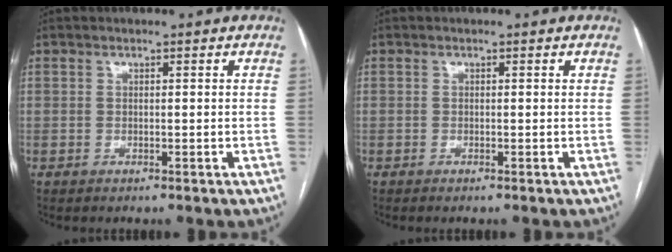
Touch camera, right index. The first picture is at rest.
{"total": 0.0}